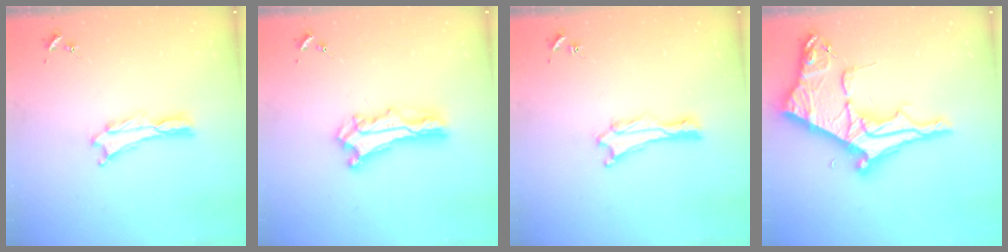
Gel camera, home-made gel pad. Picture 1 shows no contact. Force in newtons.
{"total": 6.7, "press": 6.7, "slide": 0.5}
{"total": 0.0}
{"total": 11.6, "press": 11.6, "slide": 1.1}